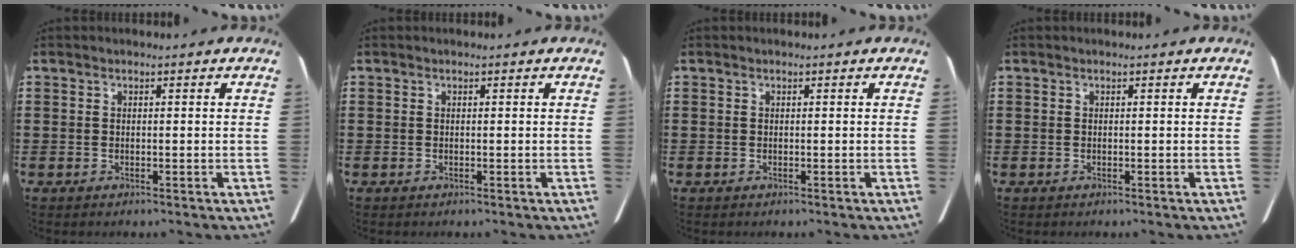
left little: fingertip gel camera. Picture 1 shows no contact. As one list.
[{"total": 0.0}, {"total": 0.0}, {"total": 0.0}]